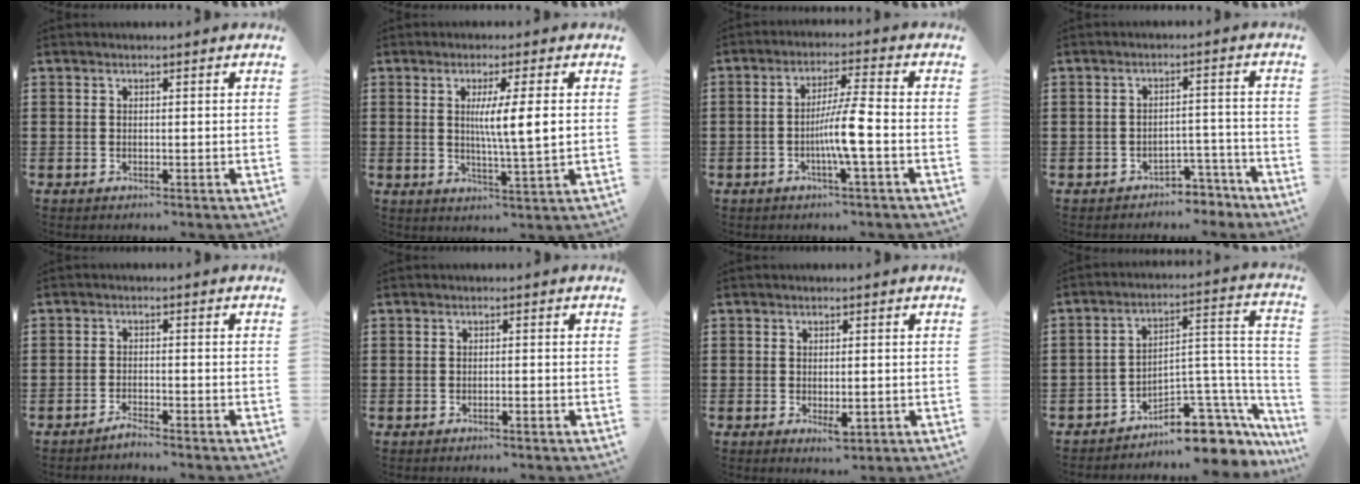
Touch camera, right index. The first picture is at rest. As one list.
[{"total": 6.6, "force": [1.2, 0.2, 6.5], "torque": [-0.124, -0.004, 0.015]}, {"total": 6.6, "force": [-1.9, -0.1, 6.3], "torque": [-0.117, -0.004, -0.040]}, {"total": 3.5, "force": [-3.3, 1.0, 0.6], "torque": [-0.013, 0.009, -0.067]}, {"total": 1.8, "force": [-1.8, -0.1, 0.3], "torque": [-0.008, 0.003, -0.034]}, {"total": 0.5, "force": [-0.5, 0.0, 0.3], "torque": [-0.006, -0.002, -0.009]}, {"total": 2.7, "force": [-0.6, 1.0, 2.4], "torque": [-0.048, -0.002, -0.011]}, {"total": 8.2, "force": [-6.6, 3.1, 3.7], "torque": [-0.045, 0.015, -0.122]}]